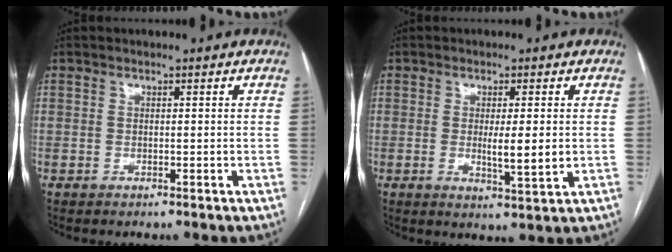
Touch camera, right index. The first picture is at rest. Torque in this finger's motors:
{"motor_torque": [1.31, 0.11, 0.53, 0.09]}